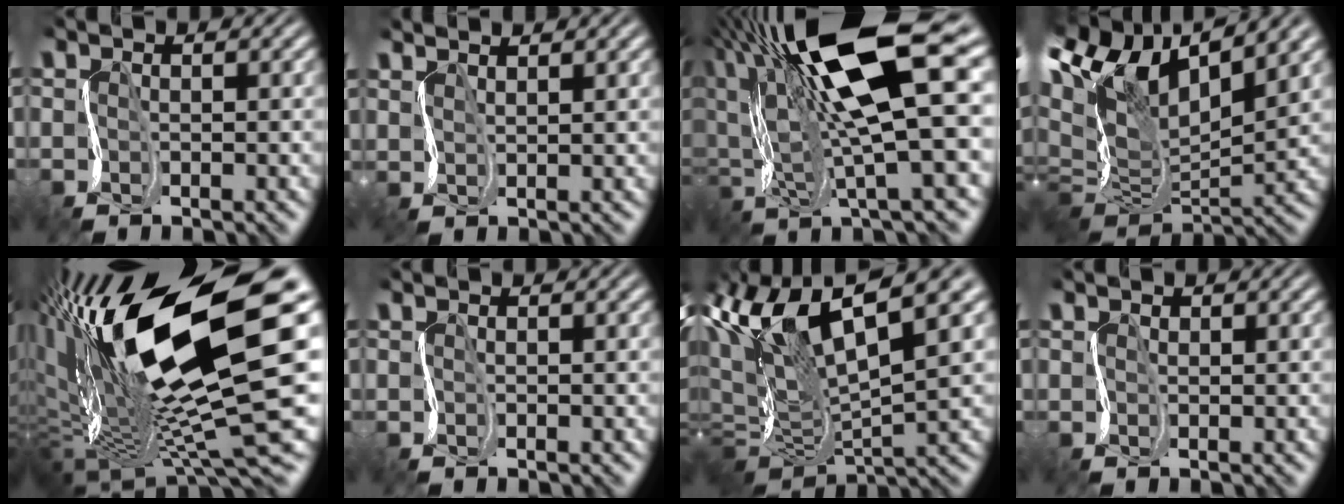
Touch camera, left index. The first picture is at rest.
{"total": 2.7, "force": [2.6, -0.4, -0.4], "torque": [-0.007, -0.001, 0.045]}
{"total": 14.0, "force": [5.7, 2.9, 12.4], "torque": [-0.237, 0.009, 0.101]}
{"total": 12.6, "force": [5.6, 6.1, 9.5], "torque": [-0.206, 0.021, 0.102]}
{"total": 16.8, "force": [4.1, 4.7, 15.6], "torque": [-0.286, -0.010, 0.084]}
{"total": 0.0}
{"total": 10.1, "force": [4.4, 2.7, 8.6], "torque": [-0.185, 0.016, 0.087]}
{"total": 0.8, "force": [0.5, 0.6, 0.1], "torque": [0.003, 0.009, 0.006]}